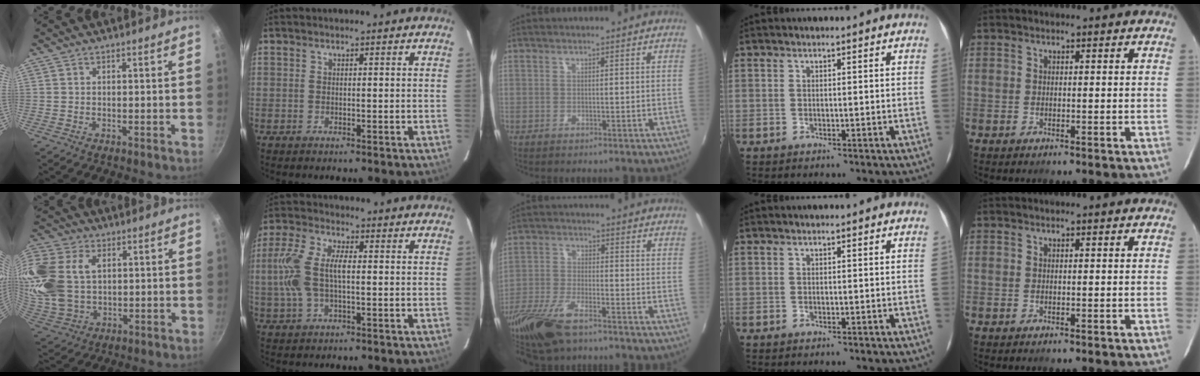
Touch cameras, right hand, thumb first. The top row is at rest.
{"thumb": {"total": 21.1, "force": [4.7, 15.0, 14.1], "torque": [-0.325, 0.007, 0.096]}, "index": {"total": 10.0, "force": [-0.1, 4.4, 8.9], "torque": [-0.198, 0.012, -0.002]}, "middle": {"total": 13.2, "force": [-9.8, 4.1, 7.8], "torque": [-0.184, -0.028, -0.195]}}